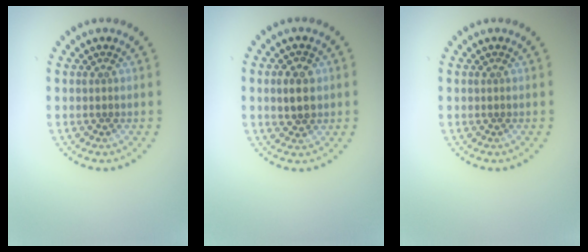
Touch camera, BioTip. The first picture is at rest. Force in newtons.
{"total": 2.8, "press": 2.7, "slide": 0.5}
{"total": 0.0}